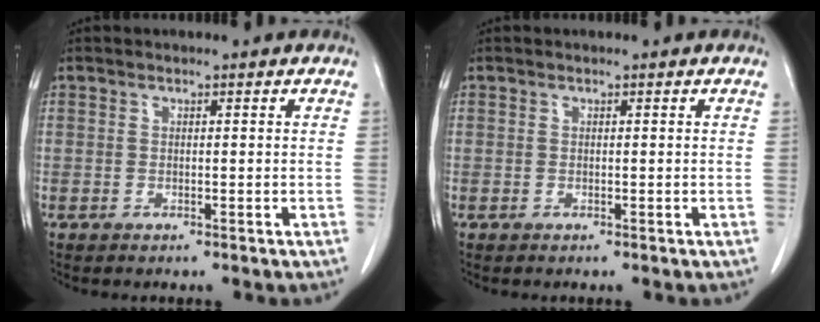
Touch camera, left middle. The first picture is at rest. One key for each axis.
{"total": 0.0}